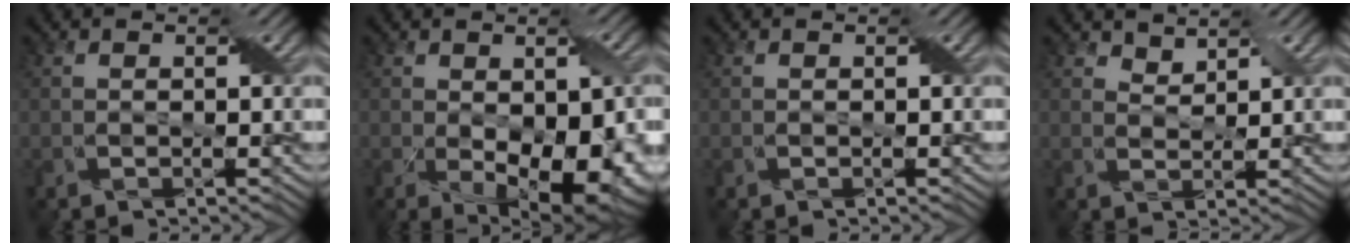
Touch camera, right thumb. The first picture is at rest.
{"total": 11.9, "force": [-2.7, 6.5, 9.5], "torque": [-0.135, -0.057, -0.013]}
{"total": 0.0}
{"total": 2.0, "force": [2.0, 0.3, -0.2], "torque": [-0.003, -0.002, 0.037]}